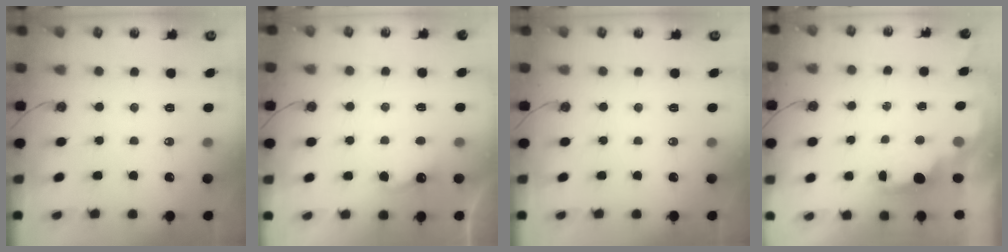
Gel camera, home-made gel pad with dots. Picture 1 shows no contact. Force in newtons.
{"total": 3.0, "press": 2.8, "slide": 0.9}
{"total": 0.0}
{"total": 1.7, "press": 1.6, "slide": 0.6}